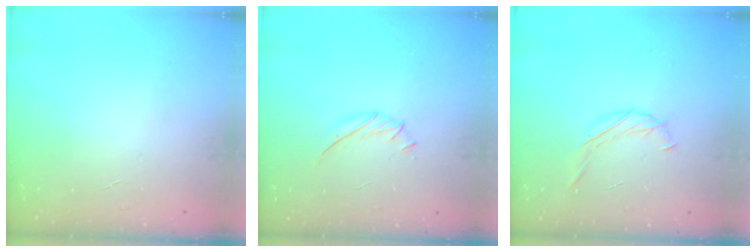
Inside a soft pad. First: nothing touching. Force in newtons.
{"total": 6.4, "press": 6.2, "slide": 1.8}
{"total": 6.3, "press": 6.1, "slide": 1.6}